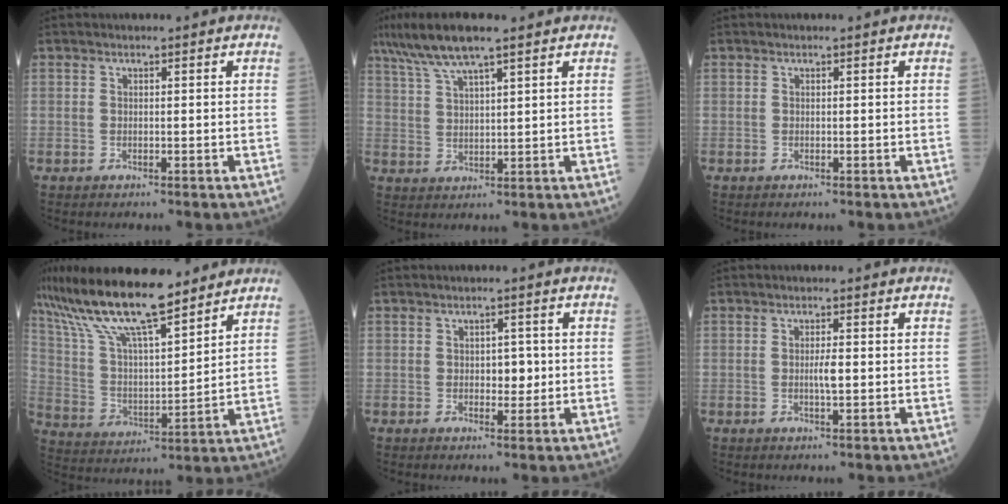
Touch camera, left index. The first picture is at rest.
{"total": 8.5, "force": [6.3, 0.8, 5.6], "torque": [-0.111, 0.023, 0.115]}
{"total": 0.0}
{"total": 17.6, "force": [14.2, 3.1, 9.9], "torque": [-0.192, 0.015, 0.265]}
{"total": 2.7, "force": [-0.2, 1.6, 2.1], "torque": [-0.024, 0.000, -0.003]}
{"total": 2.0, "force": [-0.4, 0.2, 2.0], "torque": [-0.037, -0.004, -0.006]}